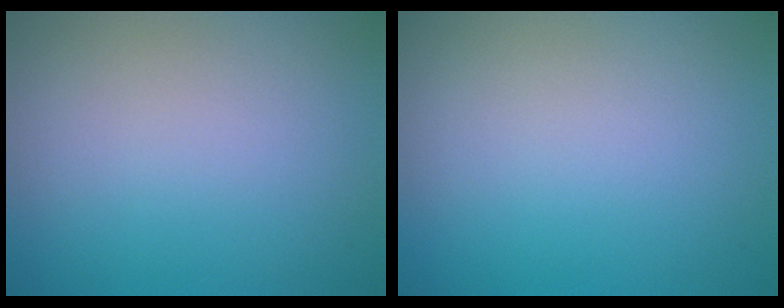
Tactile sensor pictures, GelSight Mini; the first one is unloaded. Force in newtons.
{"total": 0.0}